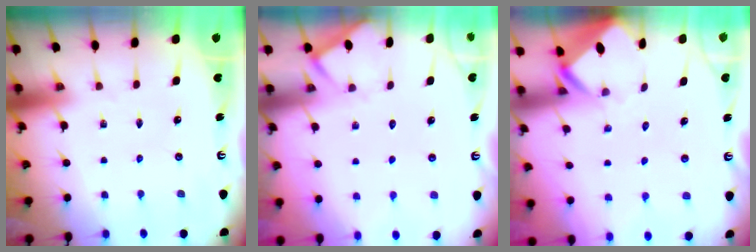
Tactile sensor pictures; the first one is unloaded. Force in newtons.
{"total": 3.3, "press": 3.3, "slide": 0.4}
{"total": 2.5, "press": 2.4, "slide": 0.3}